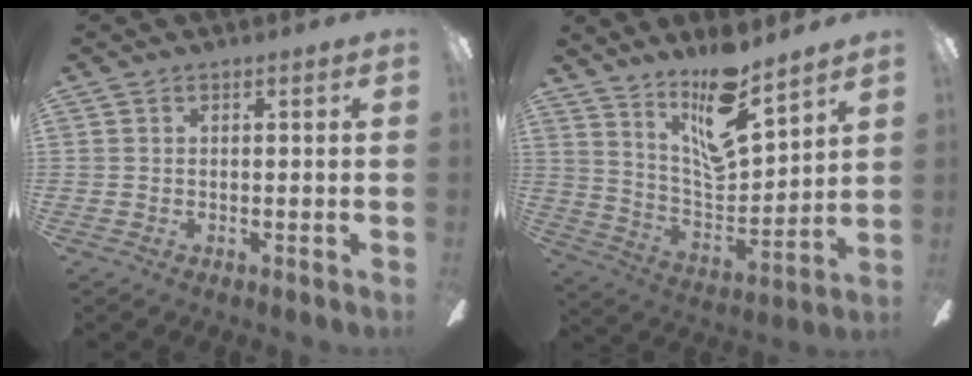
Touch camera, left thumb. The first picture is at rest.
{"total": 16.1, "force": [12.4, 4.5, 9.2], "torque": [-0.164, -0.086, 0.214]}